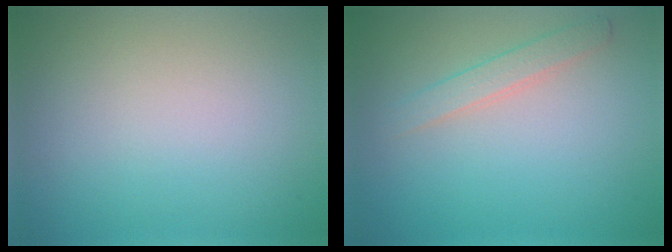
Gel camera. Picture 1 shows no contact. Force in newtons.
{"total": 1.7, "press": 1.7, "slide": 0.1}